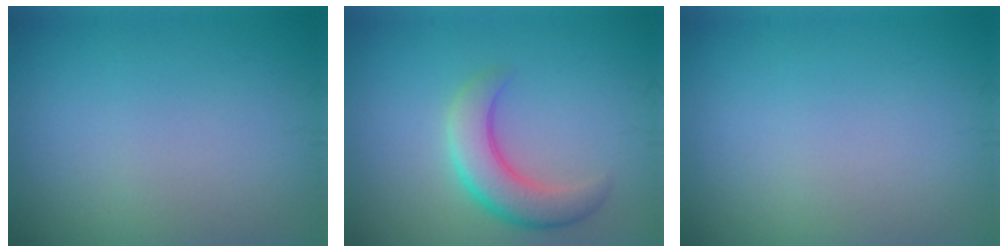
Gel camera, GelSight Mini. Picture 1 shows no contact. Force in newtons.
{"total": 4.4, "press": 4.4, "slide": 0.2}
{"total": 0.0}